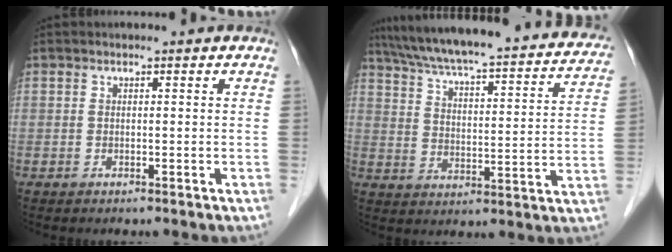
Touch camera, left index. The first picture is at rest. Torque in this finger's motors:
{"motor_torque": [-0.37, -1.15, 0.55, 0.14]}